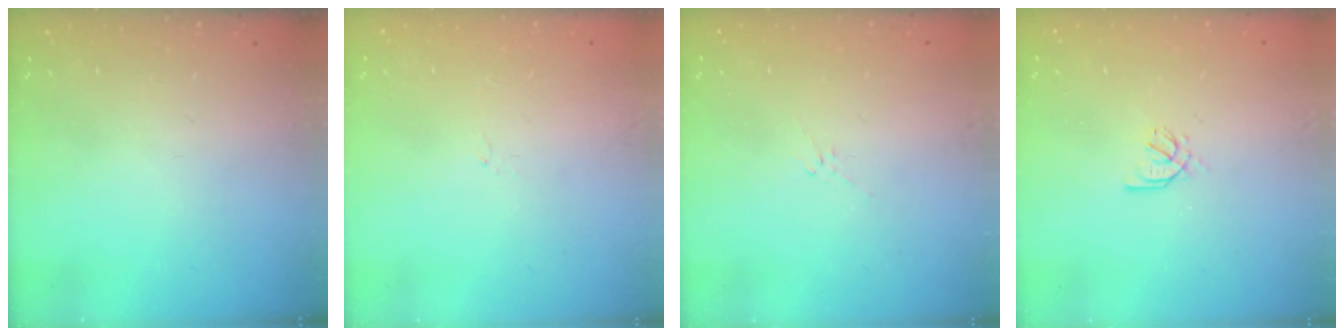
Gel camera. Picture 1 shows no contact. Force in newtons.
{"total": 0.0}
{"total": 2.1, "press": 2.0, "slide": 0.6}
{"total": 1.7, "press": 1.6, "slide": 0.5}